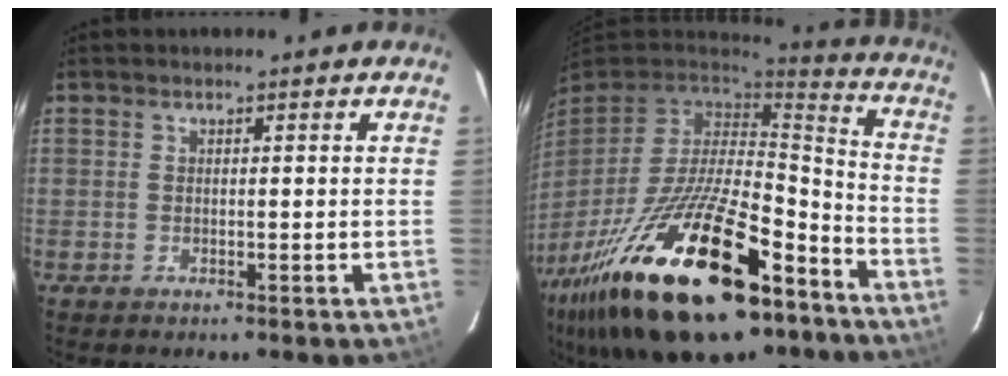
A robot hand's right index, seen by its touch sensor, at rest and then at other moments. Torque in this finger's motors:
{"motor_torque": [2.14, 0.00, 1.05, 0.21]}